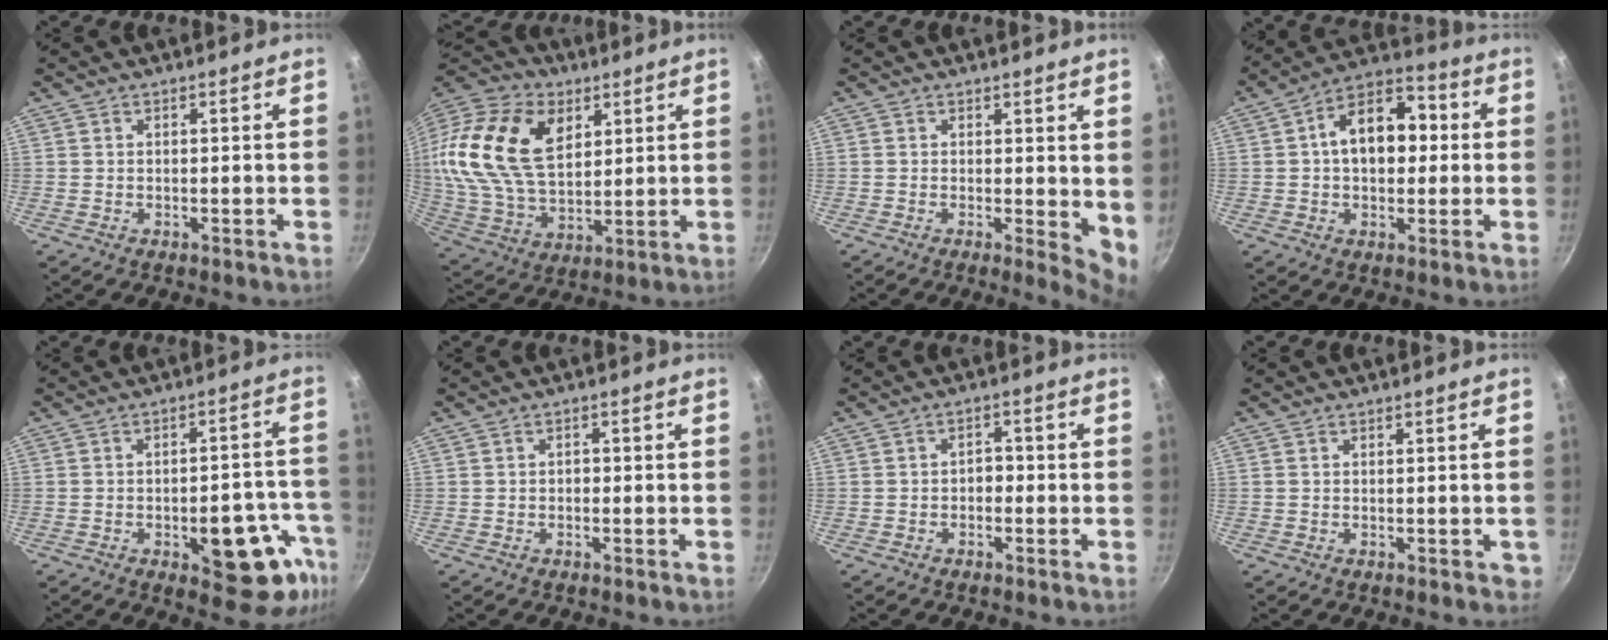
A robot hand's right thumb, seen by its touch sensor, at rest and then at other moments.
{"total": 24.8, "force": [8.2, 16.4, 16.7], "torque": [-0.327, 0.000, 0.149]}
{"total": 5.2, "force": [0.6, 2.0, 4.8], "torque": [-0.057, -0.011, 0.007]}
{"total": 13.8, "force": [1.3, 9.3, 10.1], "torque": [-0.107, 0.032, 0.005]}
{"total": 15.2, "force": [-6.0, 7.0, 12.1], "torque": [-0.086, 0.034, -0.072]}
{"total": 1.0, "force": [-0.4, 0.7, 0.5], "torque": [-0.007, 0.004, -0.006]}
{"total": 2.3, "force": [-0.8, 1.7, 1.4], "torque": [-0.006, 0.014, -0.015]}
{"total": 1.5, "force": [0.0, 1.1, 1.0], "torque": [-0.006, 0.001, 0.002]}